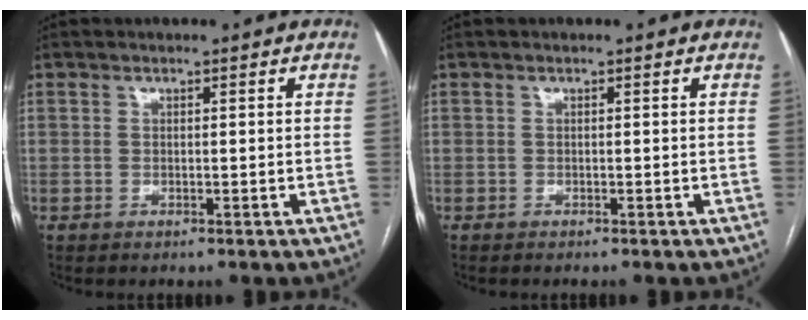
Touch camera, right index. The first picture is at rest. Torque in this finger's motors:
{"motor_torque": [0.13, 0.34, -0.05, 0.00]}